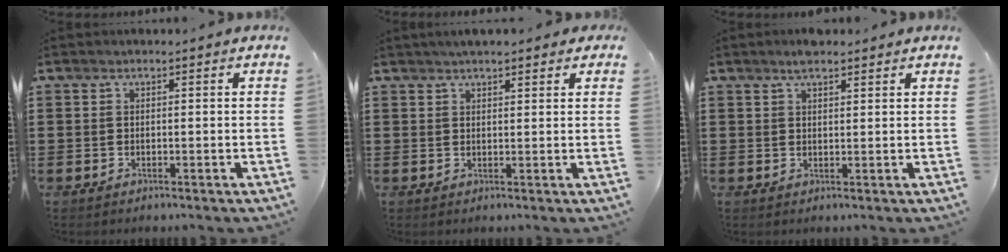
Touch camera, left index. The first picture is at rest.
{"total": 2.4, "force": [2.0, 0.6, 1.2], "torque": [-0.028, 0.007, 0.036]}
{"total": 2.7, "force": [2.3, 0.7, 1.3], "torque": [-0.030, 0.005, 0.042]}